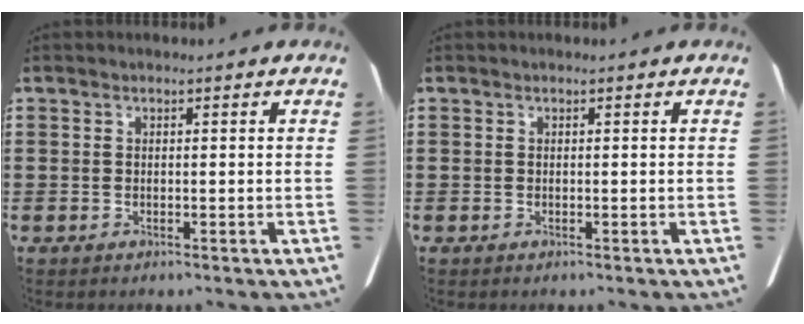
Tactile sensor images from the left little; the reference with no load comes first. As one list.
[{"total": 0.0}]